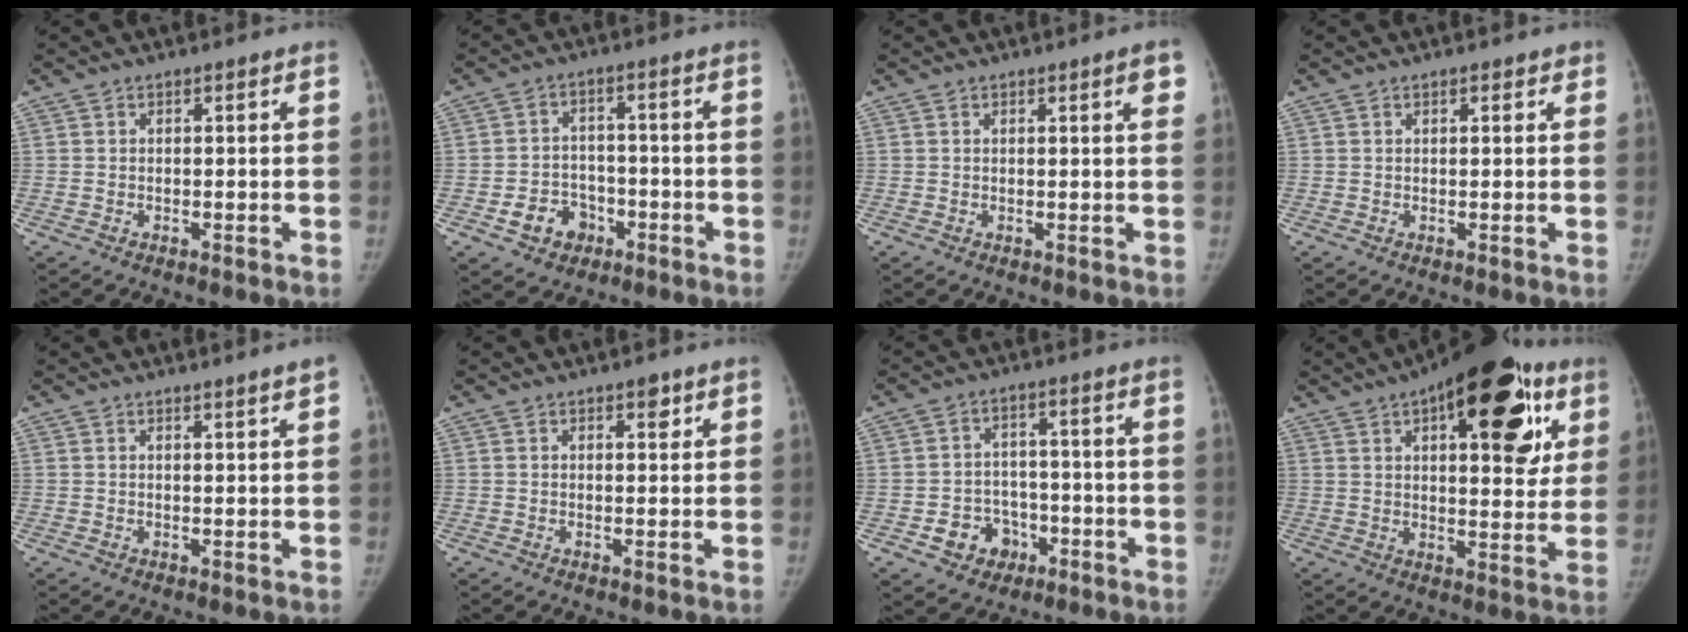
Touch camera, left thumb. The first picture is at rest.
{"total": 7.0, "force": [-3.4, 5.7, 2.3], "torque": [-0.010, 0.028, -0.050]}
{"total": 2.6, "force": [1.2, 0.2, 2.3], "torque": [-0.025, -0.003, 0.015]}
{"total": 1.3, "force": [0.8, 0.6, 0.8], "torque": [0.000, 0.000, 0.008]}
{"total": 2.0, "force": [1.6, -0.3, 1.2], "torque": [-0.010, -0.008, 0.024]}
{"total": 2.0, "force": [1.3, 0.9, 1.3], "torque": [-0.005, -0.005, 0.018]}
{"total": 7.3, "force": [-3.3, 6.2, 2.2], "torque": [-0.002, 0.030, -0.044]}
{"total": 24.6, "force": [10.9, 10.7, 19.3], "torque": [-0.224, -0.003, 0.148]}